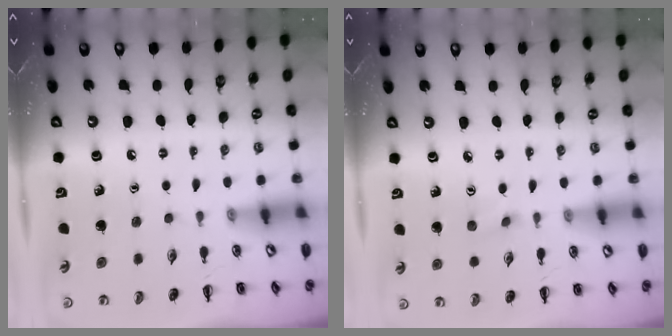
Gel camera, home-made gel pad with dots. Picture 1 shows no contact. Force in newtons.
{"total": 2.3, "press": 2.2, "slide": 0.8}